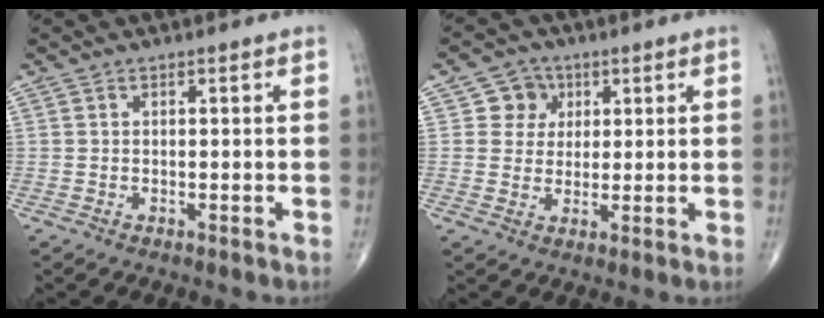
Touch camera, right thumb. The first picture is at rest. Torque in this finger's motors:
{"motor_torque": [-0.25, 0.37, -0.13, 0.03, 0.07]}